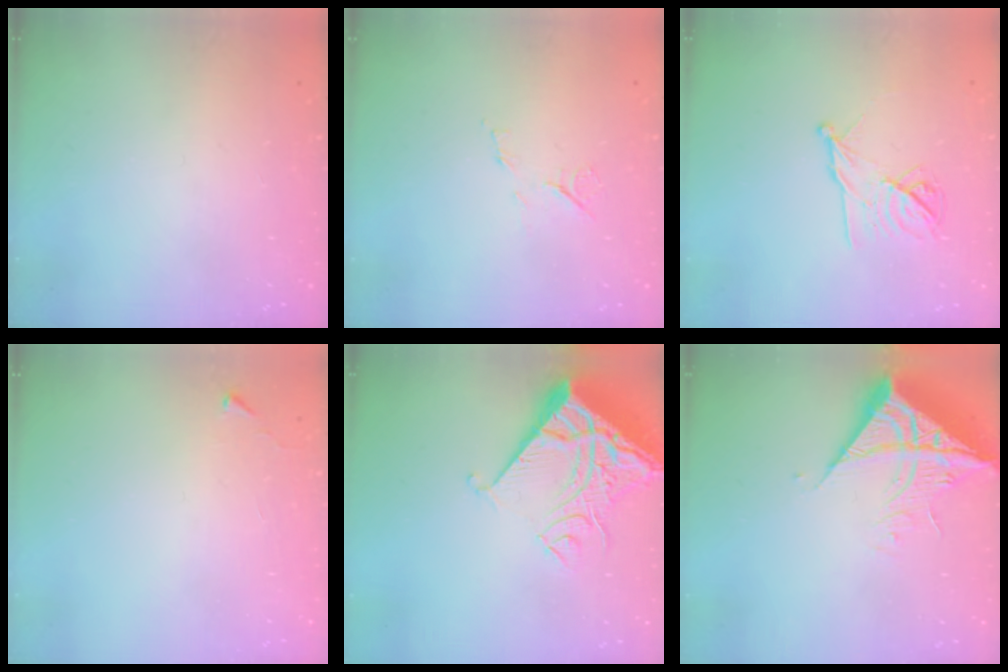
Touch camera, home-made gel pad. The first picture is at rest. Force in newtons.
{"total": 6.3, "press": 6.3, "slide": 0.6}
{"total": 11.3, "press": 11.3, "slide": 0.5}
{"total": 2.7, "press": 2.6, "slide": 0.4}
{"total": 11.2, "press": 11.1, "slide": 1.5}
{"total": 11.2, "press": 11.1, "slide": 1.4}